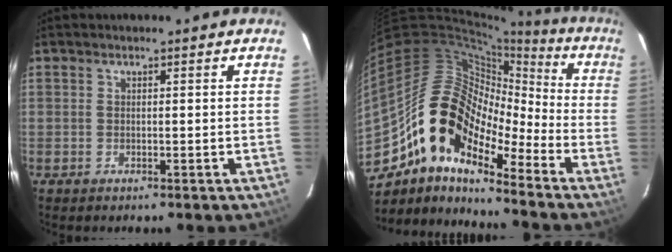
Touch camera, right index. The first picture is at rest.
{"total": 16.9, "force": [-10.0, 8.3, 10.9], "torque": [-0.187, 0.006, -0.206]}